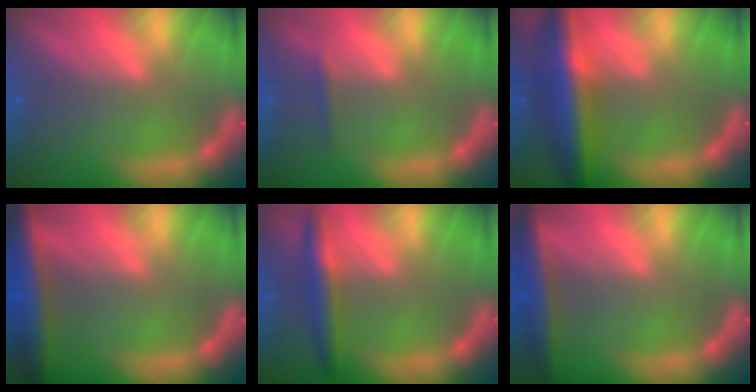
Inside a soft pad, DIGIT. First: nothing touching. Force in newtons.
{"total": 0.9}
{"total": 8.0}
{"total": 7.4}
{"total": 4.0}
{"total": 5.0}